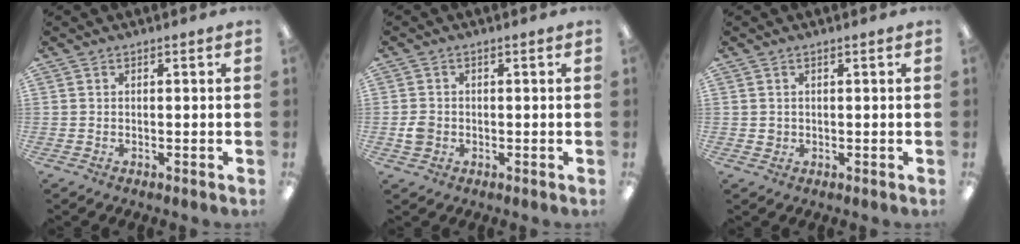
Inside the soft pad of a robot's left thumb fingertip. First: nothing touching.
{"total": 2.8, "force": [-0.4, 2.5, 1.3], "torque": [-0.014, 0.001, -0.010]}
{"total": 1.1, "force": [0.5, 1.0, 0.3], "torque": [-0.007, 0.005, 0.008]}